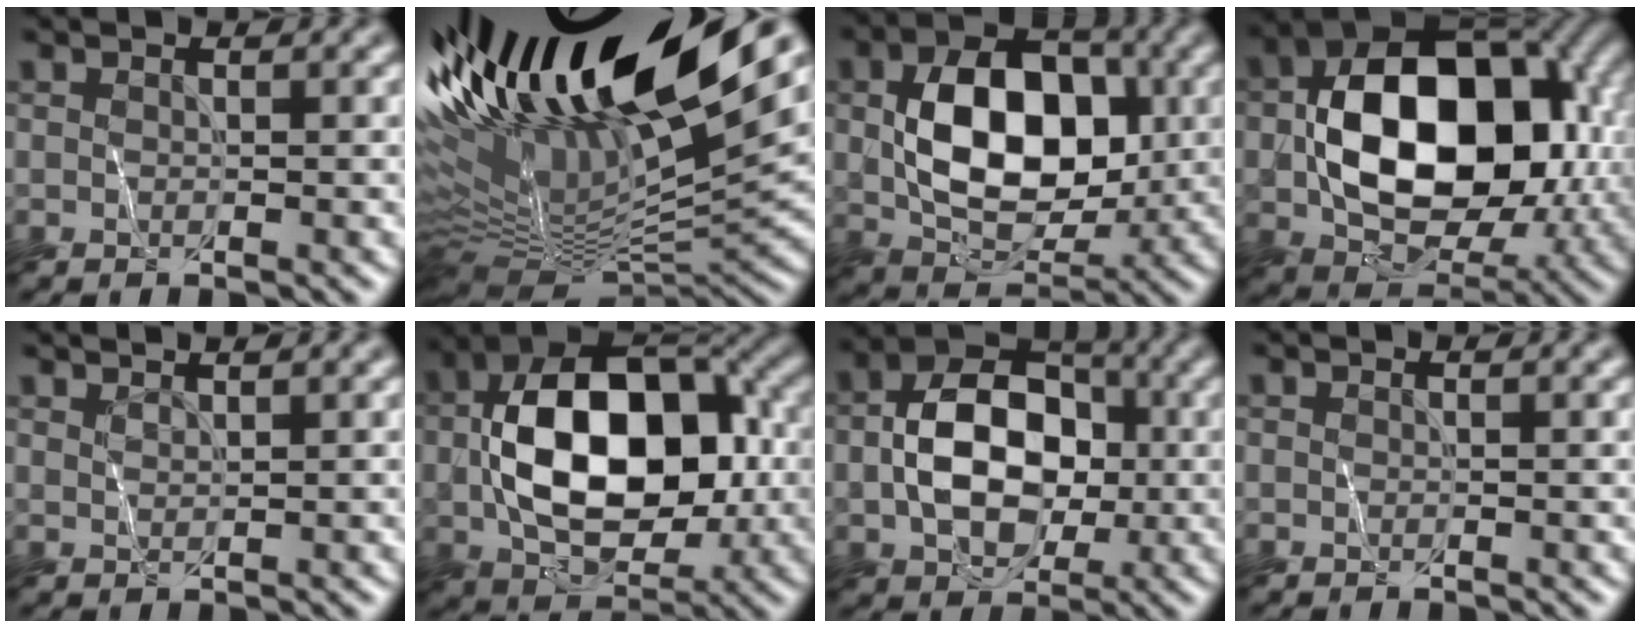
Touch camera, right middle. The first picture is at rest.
{"total": 17.6, "force": [7.8, 4.3, 15.1], "torque": [-0.260, 0.013, 0.144]}
{"total": 8.8, "force": [0.4, 5.9, 6.6], "torque": [-0.112, 0.001, 0.007]}
{"total": 13.5, "force": [-0.3, 8.9, 10.1], "torque": [-0.146, 0.013, -0.010]}
{"total": 1.6, "force": [1.4, -0.6, -0.3], "torque": [0.003, 0.004, 0.030]}
{"total": 12.4, "force": [-0.5, 7.6, 9.8], "torque": [-0.149, 0.011, -0.015]}
{"total": 8.4, "force": [-0.7, 5.7, 6.2], "torque": [-0.105, 0.015, -0.021]}
{"total": 0.0}